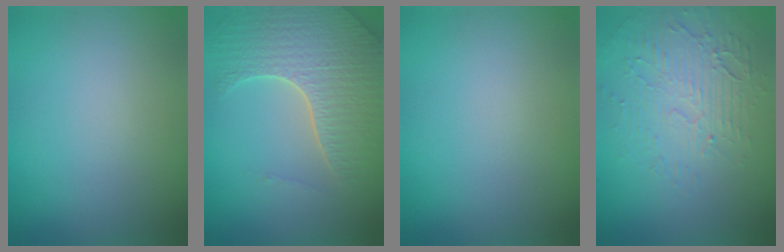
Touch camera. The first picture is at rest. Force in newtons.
{"total": 6.8, "press": 5.2, "slide": 4.4}
{"total": 0.0}
{"total": 5.7, "press": 3.3, "slide": 4.7}